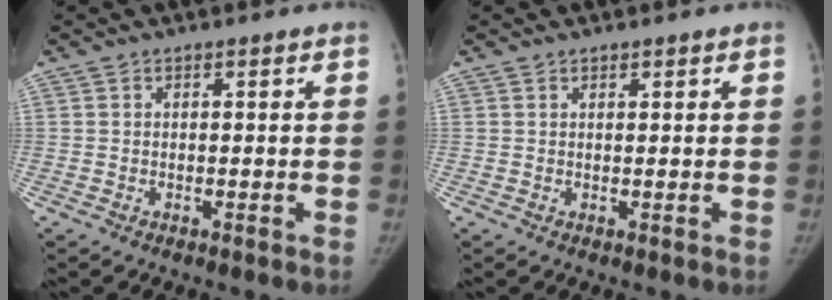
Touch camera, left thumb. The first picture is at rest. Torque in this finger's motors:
{"motor_torque": [-0.26, -0.10, -0.02, 0.51, -0.01]}